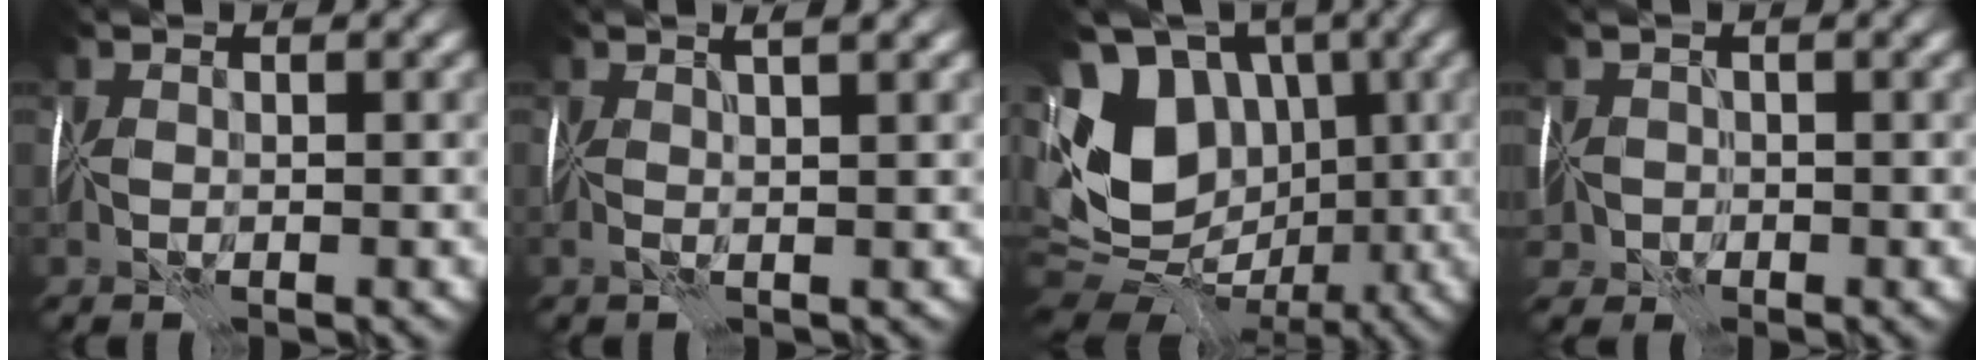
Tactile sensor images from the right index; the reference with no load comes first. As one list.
[{"total": 2.0, "force": [0.8, -0.7, 1.7], "torque": [-0.025, 0.000, 0.013]}, {"total": 11.6, "force": [-0.5, 9.1, 7.3], "torque": [-0.133, 0.010, -0.012]}, {"total": 3.2, "force": [-1.3, 2.7, 1.3], "torque": [-0.014, 0.000, -0.026]}]